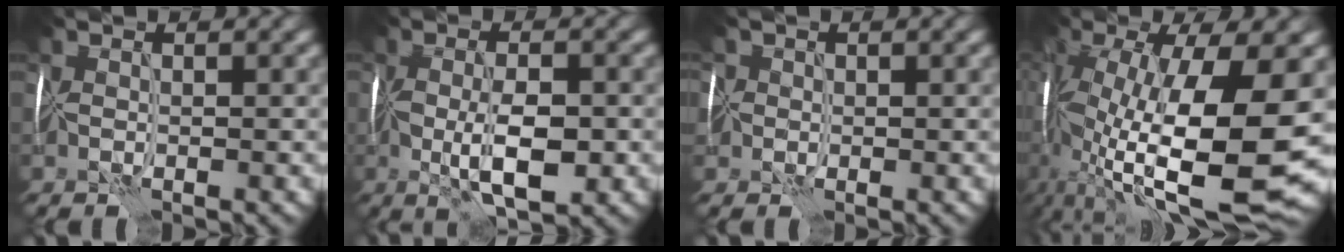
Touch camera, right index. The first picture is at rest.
{"total": 4.9, "force": [-0.9, 1.9, 4.4], "torque": [-0.080, -0.007, -0.013]}
{"total": 3.9, "force": [-0.1, 3.6, 1.6], "torque": [-0.014, 0.020, -0.031]}
{"total": 15.0, "force": [-2.0, 5.2, 13.9], "torque": [-0.260, -0.010, -0.030]}